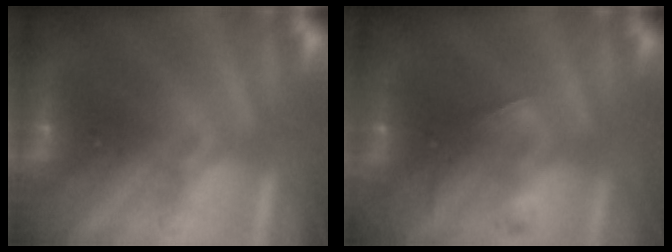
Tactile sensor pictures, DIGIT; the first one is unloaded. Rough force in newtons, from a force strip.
{"total": 2.2}